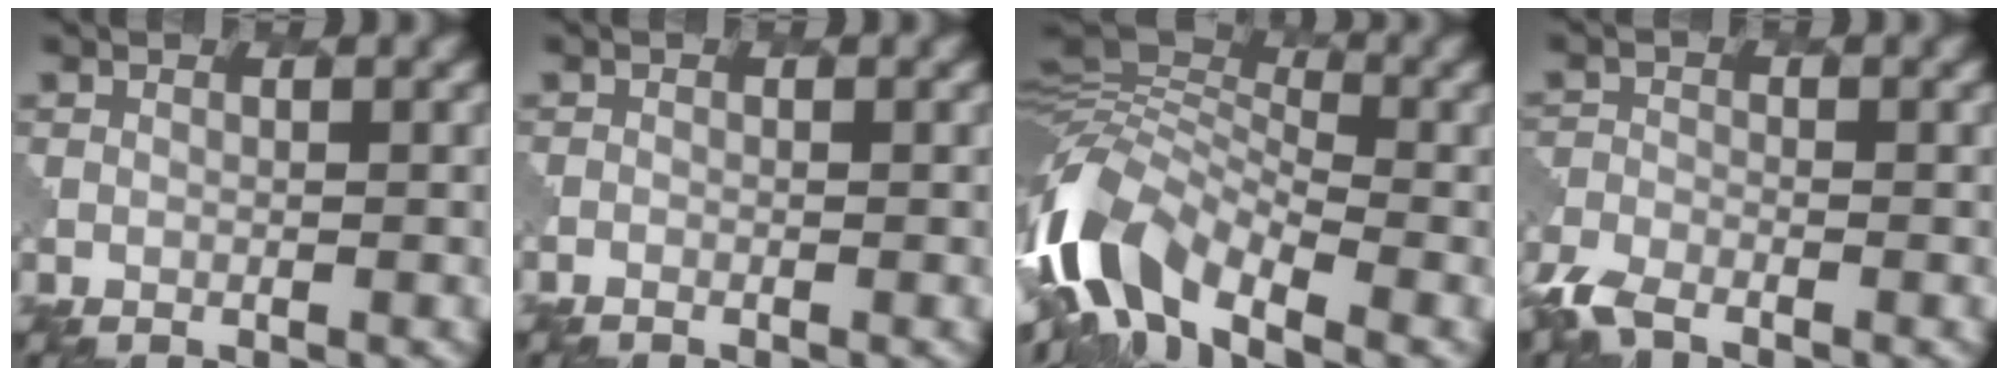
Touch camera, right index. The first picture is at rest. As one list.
[{"total": 0.6, "force": [-0.5, 0.1, 0.1], "torque": [0.000, -0.004, -0.013]}, {"total": 10.5, "force": [-5.6, 5.1, 7.3], "torque": [-0.138, 0.000, -0.120]}, {"total": 3.0, "force": [-2.5, 1.0, 1.2], "torque": [-0.029, -0.012, -0.061]}]